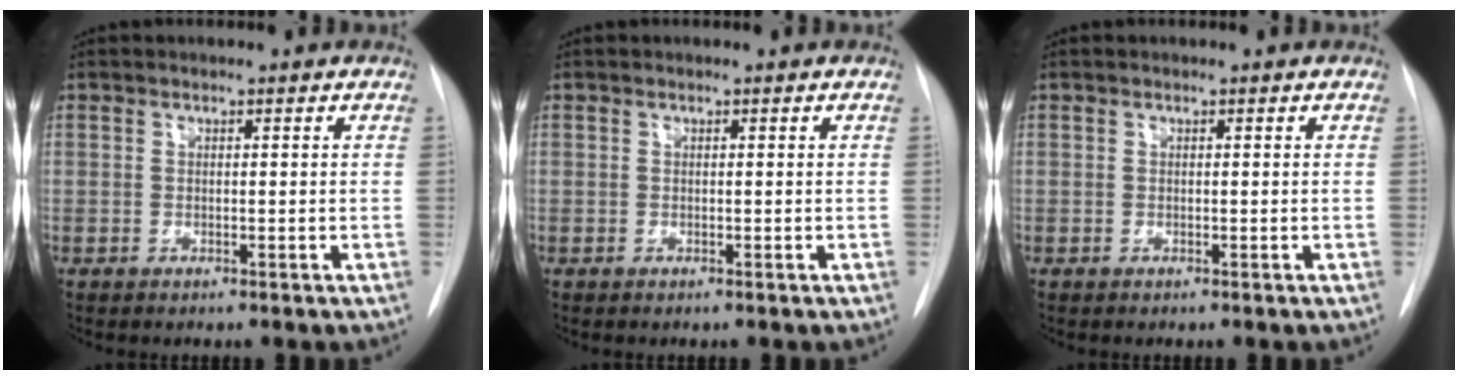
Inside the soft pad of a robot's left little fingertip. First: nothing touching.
{"total": 0.0}
{"total": 0.0}